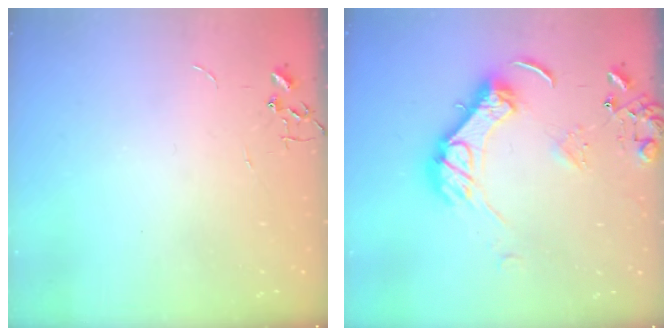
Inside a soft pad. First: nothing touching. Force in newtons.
{"total": 15.3, "press": 15.2, "slide": 1.7}